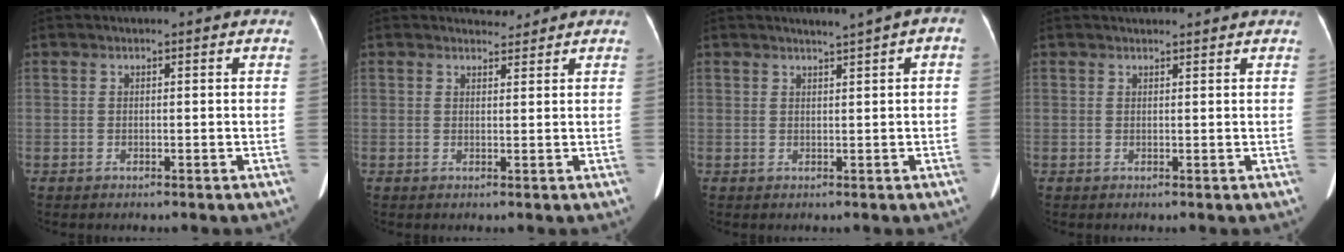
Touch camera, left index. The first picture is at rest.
{"total": 1.9, "force": [1.8, 0.5, -0.2], "torque": [0.003, -0.001, 0.027]}
{"total": 2.3, "force": [1.0, 0.2, 2.1], "torque": [-0.024, 0.013, 0.014]}
{"total": 3.6, "force": [3.4, 0.3, 0.8], "torque": [-0.015, 0.024, 0.043]}